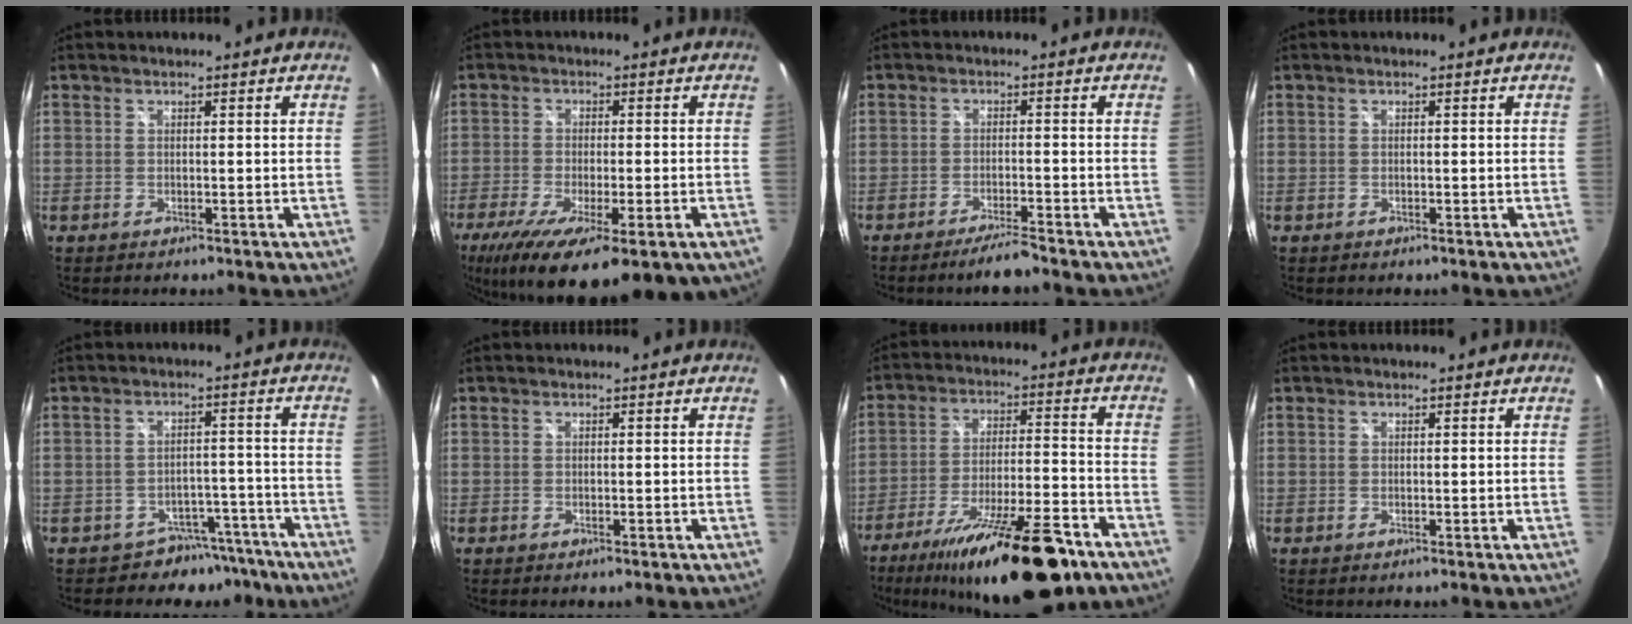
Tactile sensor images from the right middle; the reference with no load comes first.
{"total": 18.2, "force": [-10.2, 5.5, 14.0], "torque": [-0.260, -0.065, -0.151]}
{"total": 4.3, "force": [-3.8, -0.1, 2.0], "torque": [-0.054, -0.003, -0.066]}
{"total": 0.5, "force": [-0.3, 0.4, 0.1], "torque": [-0.002, -0.002, -0.006]}
{"total": 7.3, "force": [-6.1, 4.0, 0.1], "torque": [0.008, 0.032, -0.078]}
{"total": 0.5, "force": [-0.4, 0.2, 0.2], "torque": [-0.005, -0.002, -0.008]}
{"total": 22.5, "force": [-16.2, 5.4, 14.7], "torque": [-0.252, -0.034, -0.245]}
{"total": 0.0}